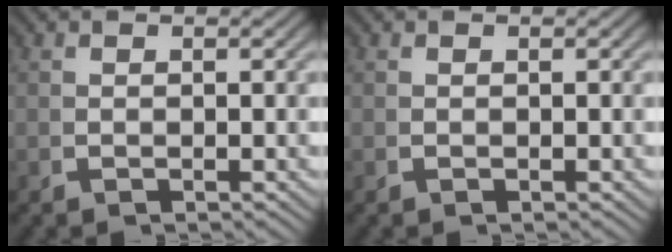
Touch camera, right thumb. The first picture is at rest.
{"total": 0.0}